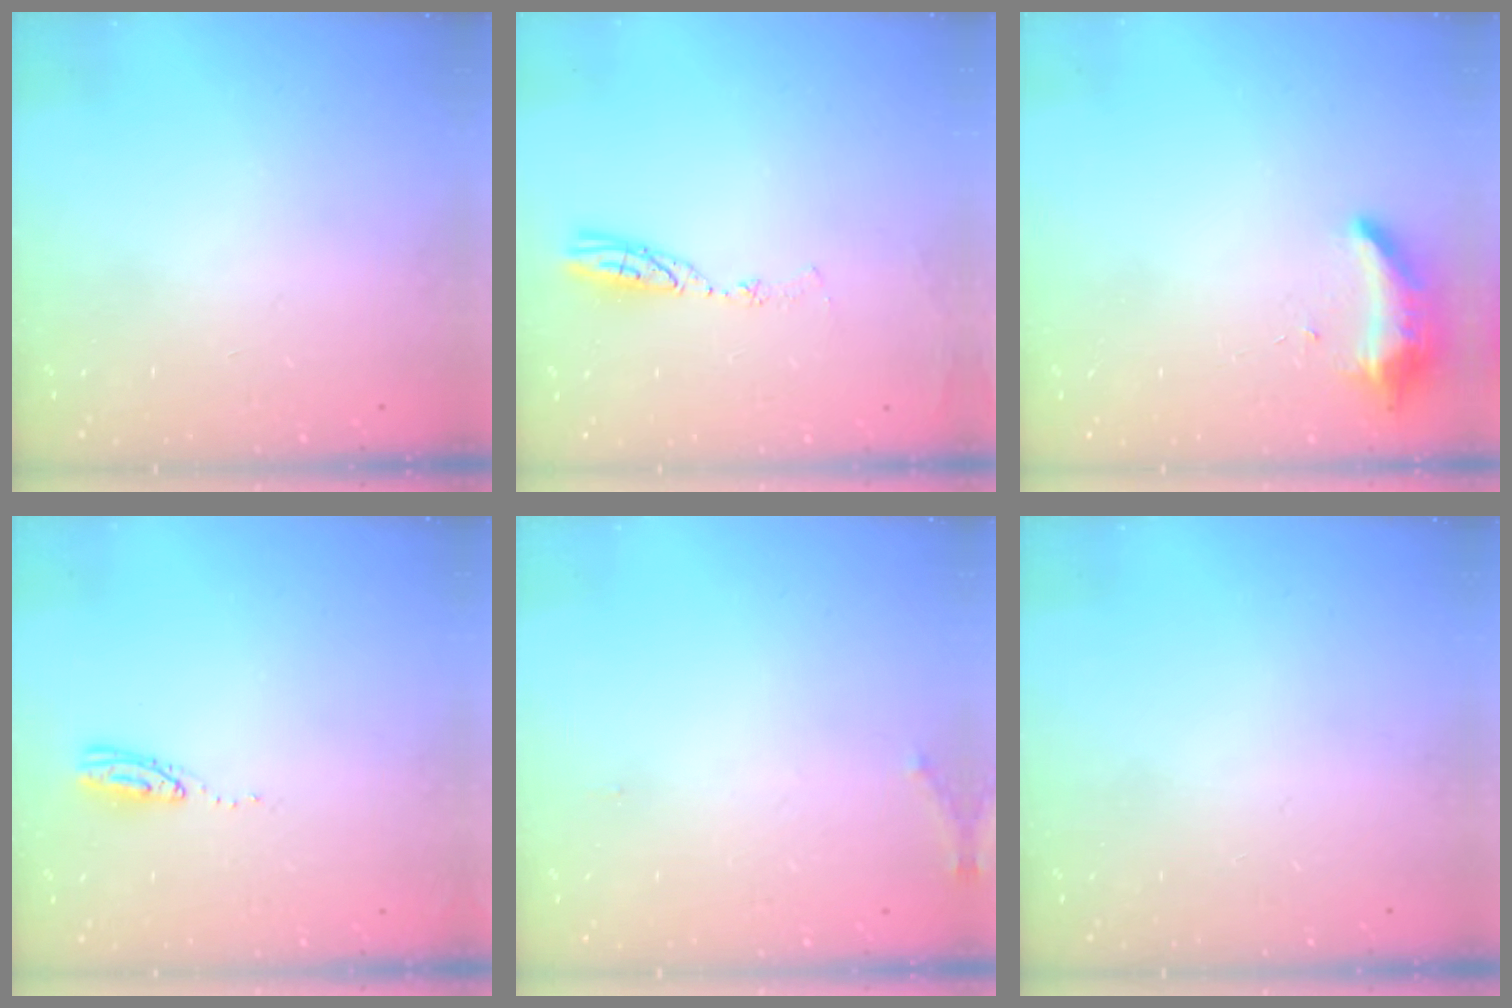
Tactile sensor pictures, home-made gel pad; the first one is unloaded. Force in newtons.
{"total": 5.9, "press": 5.8, "slide": 0.7}
{"total": 8.4, "press": 8.4, "slide": 0.4}
{"total": 5.0, "press": 5.0, "slide": 0.5}
{"total": 5.2, "press": 4.9, "slide": 1.8}
{"total": 0.0}